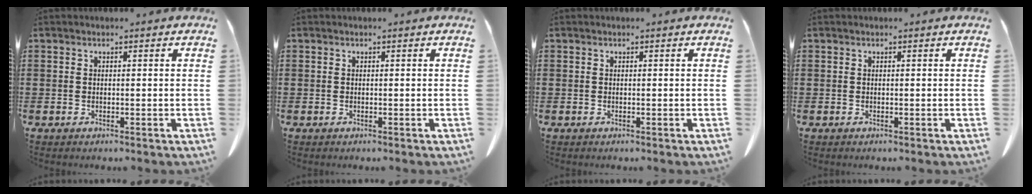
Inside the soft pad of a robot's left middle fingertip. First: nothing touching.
{"total": 0.0}
{"total": 0.0}
{"total": 0.0}